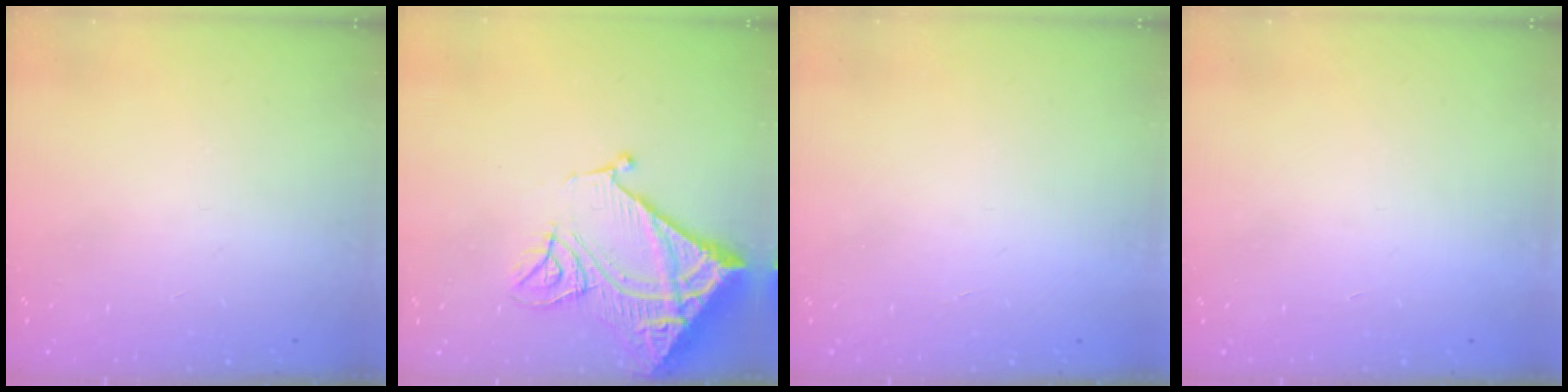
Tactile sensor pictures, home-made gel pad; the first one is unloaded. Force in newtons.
{"total": 18.4, "press": 18.3, "slide": 2.4}
{"total": 1.6, "press": 1.5, "slide": 0.1}
{"total": 1.7, "press": 1.7, "slide": 0.1}